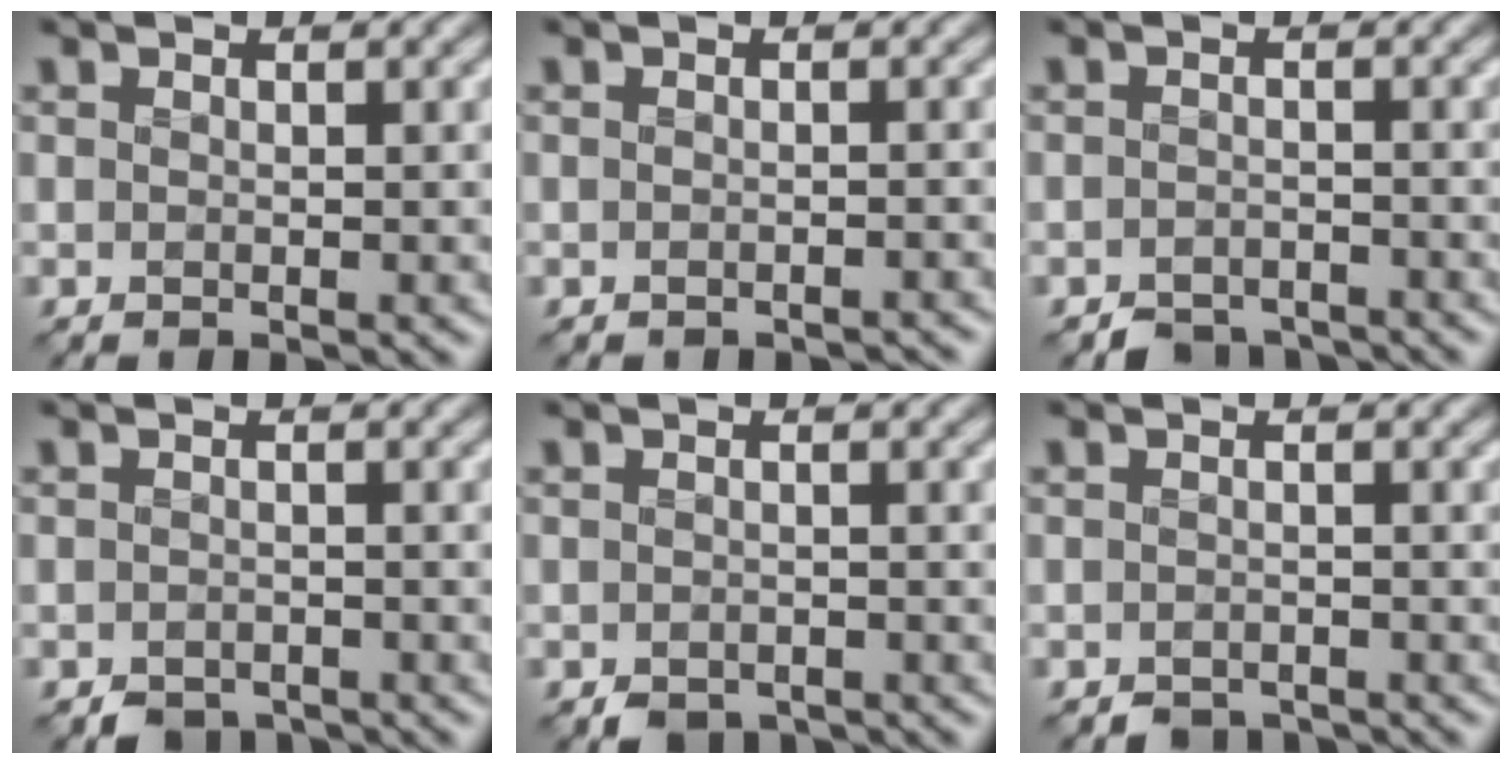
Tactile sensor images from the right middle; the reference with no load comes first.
{"total": 0.8, "force": [-0.8, 0.2, 0.0], "torque": [-0.001, -0.007, -0.012]}
{"total": 2.7, "force": [-2.6, 0.6, 0.0], "torque": [0.004, -0.002, -0.043]}
{"total": 2.2, "force": [-2.0, 0.7, 0.2], "torque": [-0.002, -0.008, -0.032]}
{"total": 2.0, "force": [-1.8, 0.8, 0.4], "torque": [-0.009, -0.008, -0.026]}
{"total": 1.9, "force": [-1.8, 0.4, 0.0], "torque": [0.001, -0.005, -0.029]}